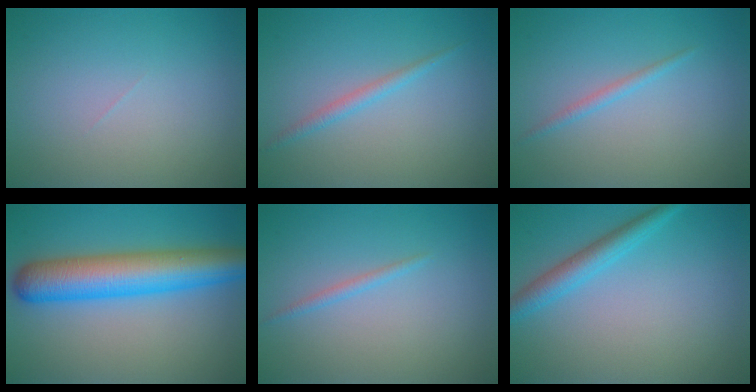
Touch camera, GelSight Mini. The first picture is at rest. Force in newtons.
{"total": 1.3, "press": 1.3, "slide": 0.1}
{"total": 1.0, "press": 1.0, "slide": 0.1}
{"total": 8.4, "press": 8.4, "slide": 0.2}
{"total": 0.5, "press": 0.5, "slide": 0.1}
{"total": 2.8, "press": 2.8, "slide": 0.2}